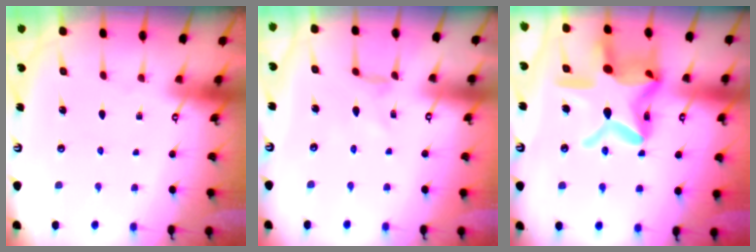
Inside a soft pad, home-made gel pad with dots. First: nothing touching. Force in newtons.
{"total": 0.5, "press": 0.5, "slide": 0.3}
{"total": 23.0, "press": 23.0, "slide": 1.7}